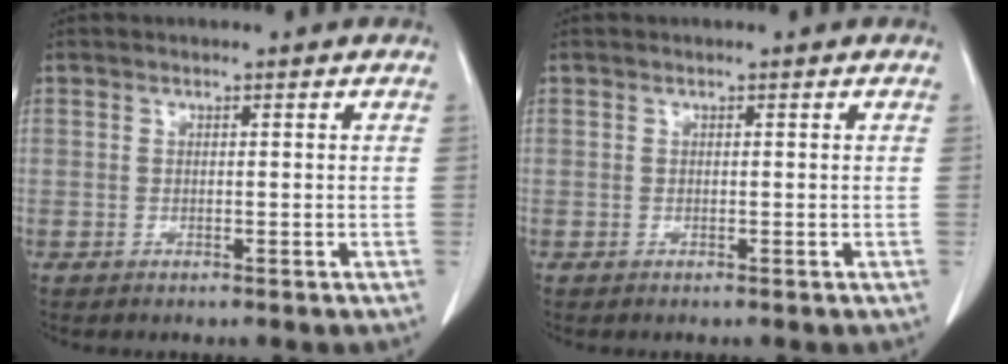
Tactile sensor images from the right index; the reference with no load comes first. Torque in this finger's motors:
{"motor_torque": [0.00, 0.00, 0.00, 0.00]}